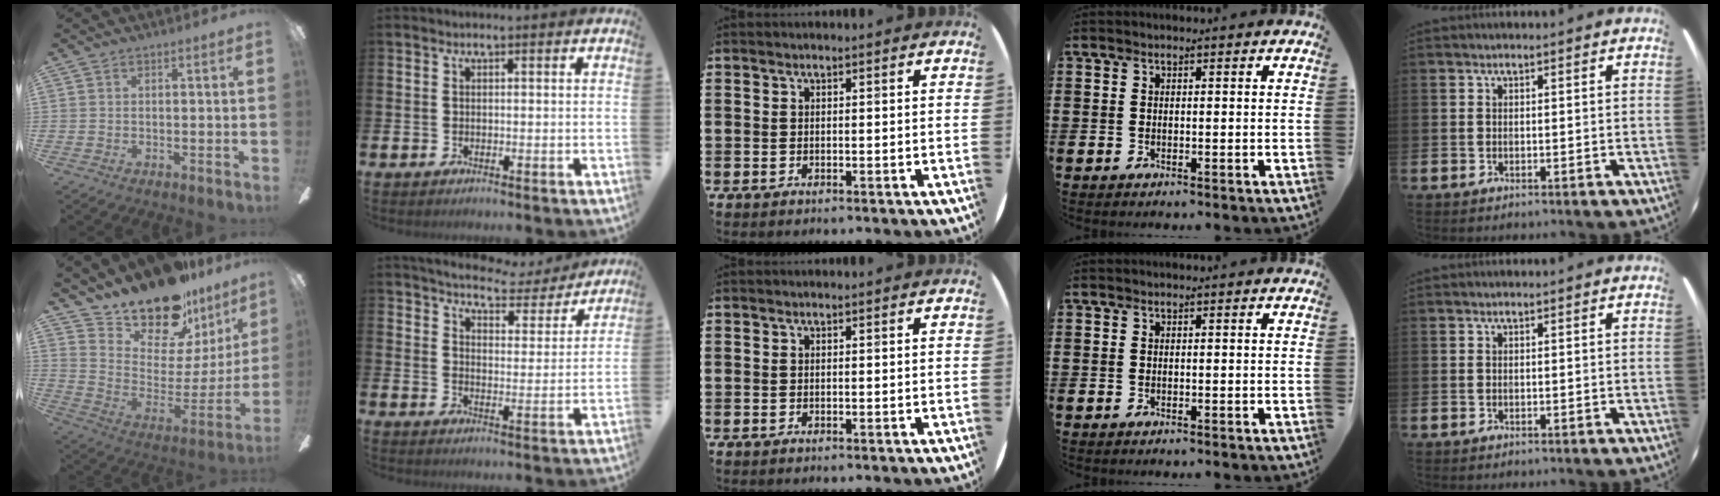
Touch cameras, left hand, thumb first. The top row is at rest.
{"thumb": {"total": 20.2, "force": [17.5, 7.5, 6.7], "torque": [-0.113, -0.142, 0.308]}, "index": {"total": 5.1, "force": [4.7, 1.3, 1.2], "torque": [-0.029, -0.039, 0.073]}}